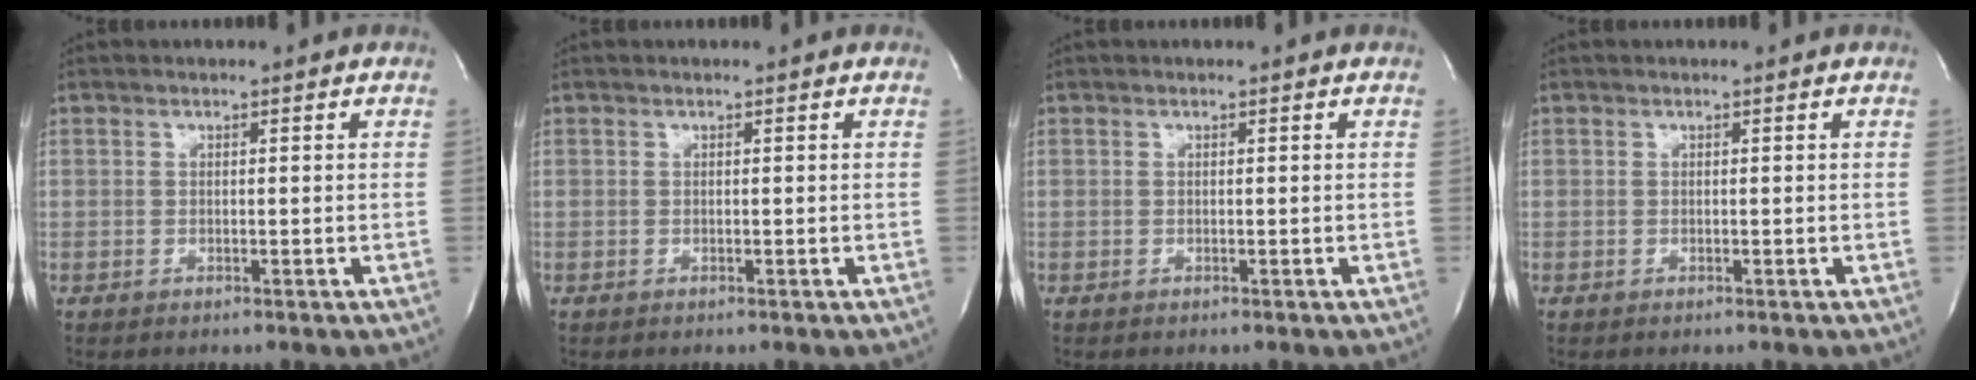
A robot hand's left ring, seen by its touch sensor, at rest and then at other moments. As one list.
[{"total": 0.0}, {"total": 0.0}, {"total": 0.0}]